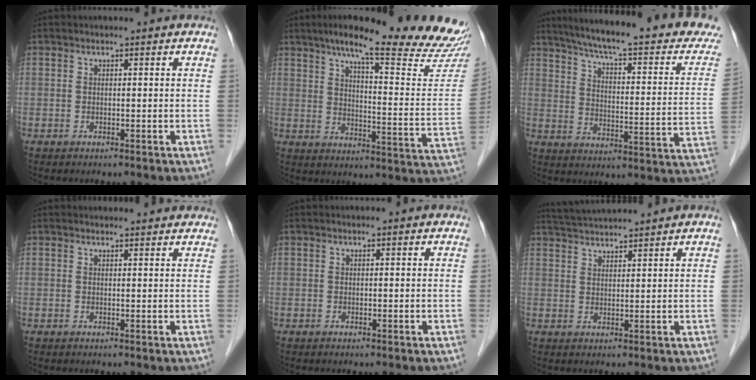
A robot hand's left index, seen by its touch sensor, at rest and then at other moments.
{"total": 24.2, "force": [20.9, 1.0, 12.1], "torque": [-0.170, -0.068, 0.259]}
{"total": 26.4, "force": [22.5, 2.6, 13.4], "torque": [-0.196, -0.050, 0.282]}
{"total": 4.9, "force": [4.7, 0.8, 0.9], "torque": [-0.011, 0.014, 0.045]}
{"total": 0.0}
{"total": 5.6, "force": [5.4, -1.0, 1.3], "torque": [-0.029, 0.025, 0.095]}